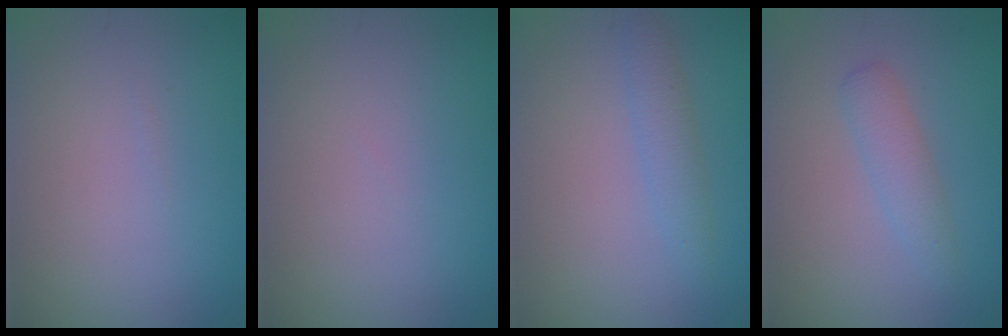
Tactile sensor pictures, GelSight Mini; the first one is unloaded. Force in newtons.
{"total": 0.0}
{"total": 2.0, "press": 2.0, "slide": 0.2}
{"total": 2.0, "press": 2.0, "slide": 0.1}